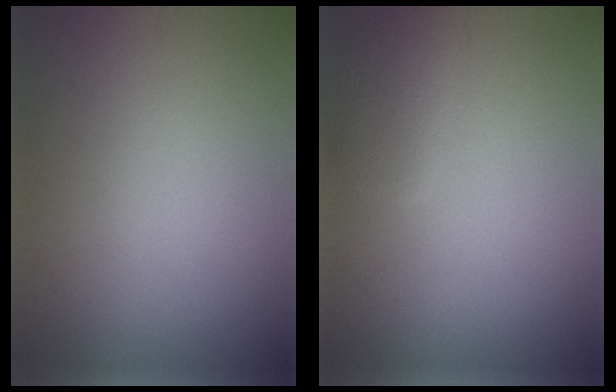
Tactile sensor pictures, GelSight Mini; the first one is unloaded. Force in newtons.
{"total": 2.4, "press": 2.3, "slide": 0.2}